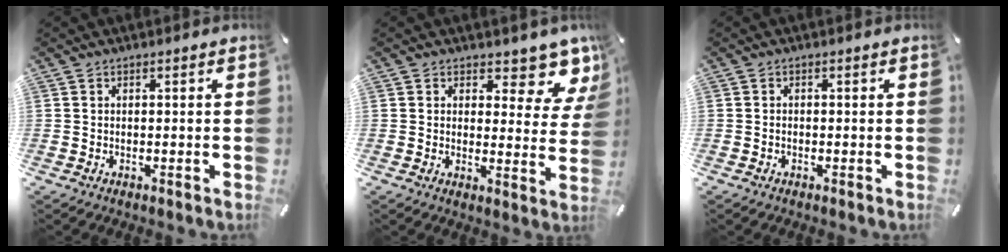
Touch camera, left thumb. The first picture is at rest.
{"total": 8.6, "force": [6.5, 4.0, 3.9], "torque": [-0.028, -0.064, 0.109]}
{"total": 0.6, "force": [-0.3, 0.4, 0.4], "torque": [-0.007, 0.000, -0.007]}